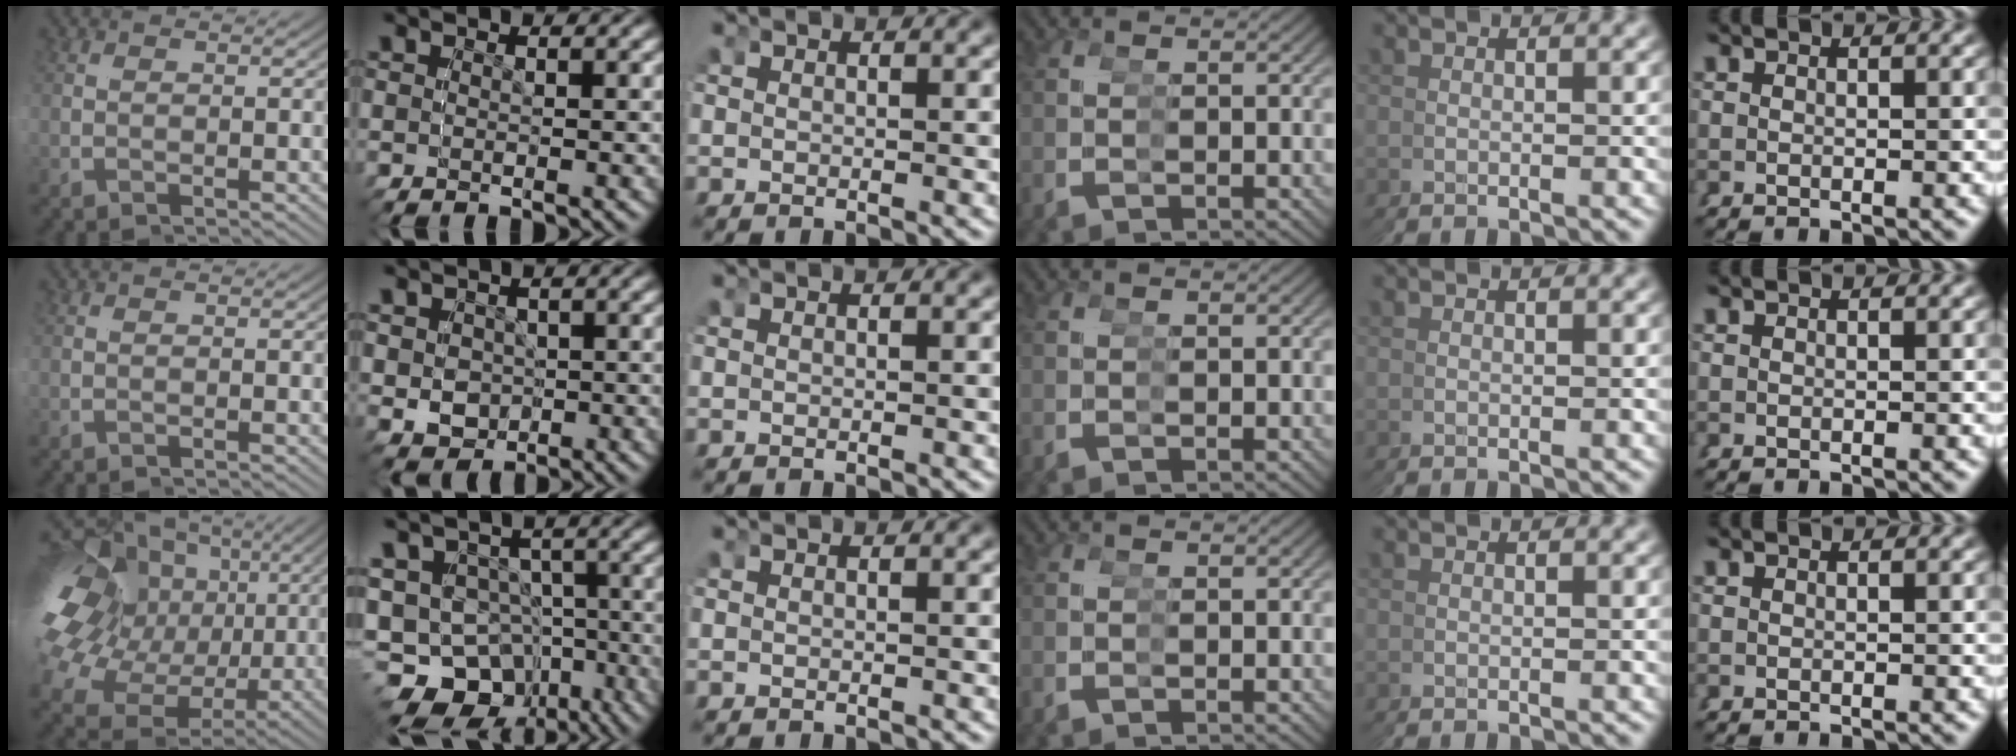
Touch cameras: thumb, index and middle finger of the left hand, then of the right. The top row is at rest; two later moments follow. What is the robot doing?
{"motion": "grasp_and_lifting", "object": "cup"}